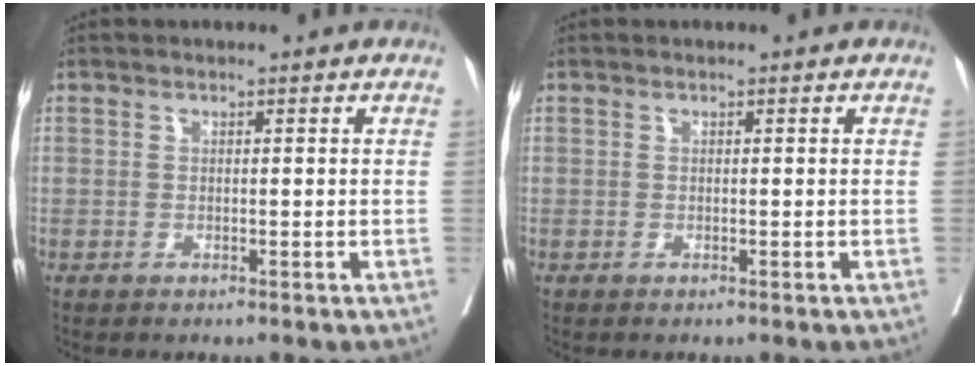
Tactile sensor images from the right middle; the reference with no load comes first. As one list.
[{"total": 0.0}]